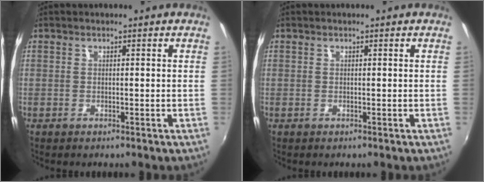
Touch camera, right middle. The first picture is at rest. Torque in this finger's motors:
{"motor_torque": [0.00, 0.00, 0.00, 0.00]}